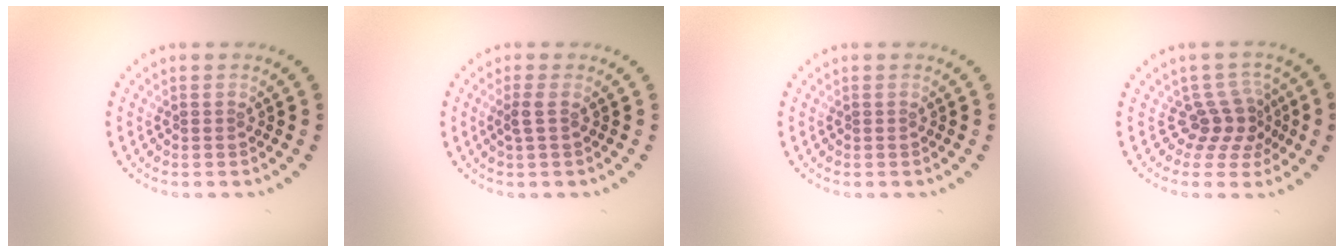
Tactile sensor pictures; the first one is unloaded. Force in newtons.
{"total": 1.2, "press": 1.0, "slide": 0.6}
{"total": 0.0}
{"total": 3.0, "press": 1.9, "slide": 2.3}